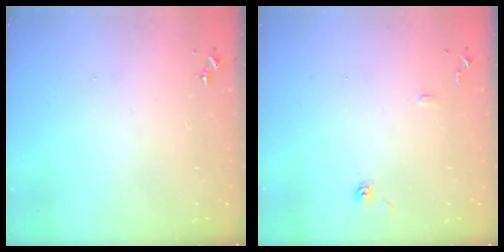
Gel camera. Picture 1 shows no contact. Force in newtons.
{"total": 8.8, "press": 8.8, "slide": 0.8}